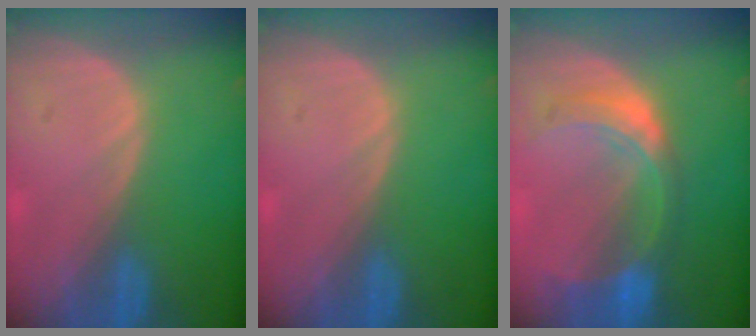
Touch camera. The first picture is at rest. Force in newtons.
{"total": 0.0}
{"total": 7.8, "press": 6.9, "slide": 3.7}